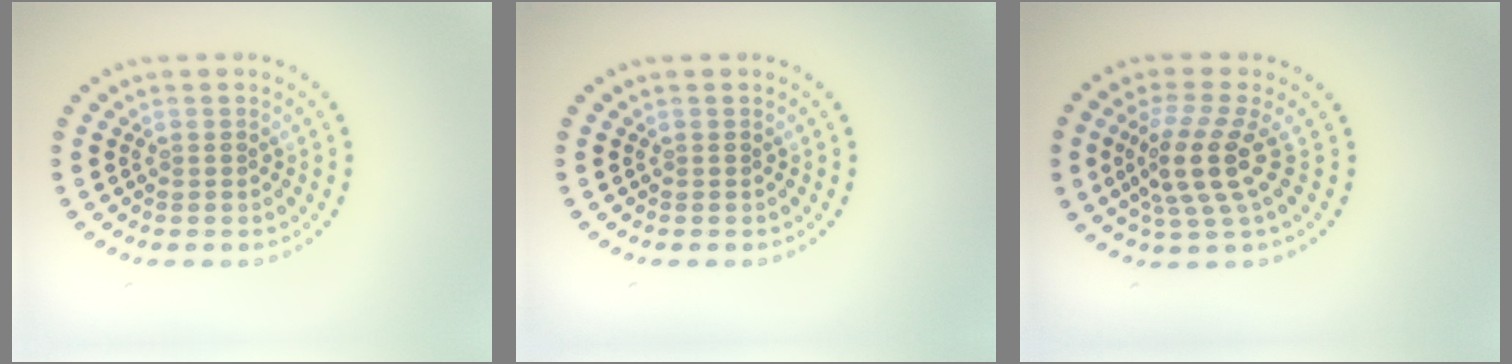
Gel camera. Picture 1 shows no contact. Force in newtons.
{"total": 0.0}
{"total": 4.3, "press": 3.5, "slide": 2.5}